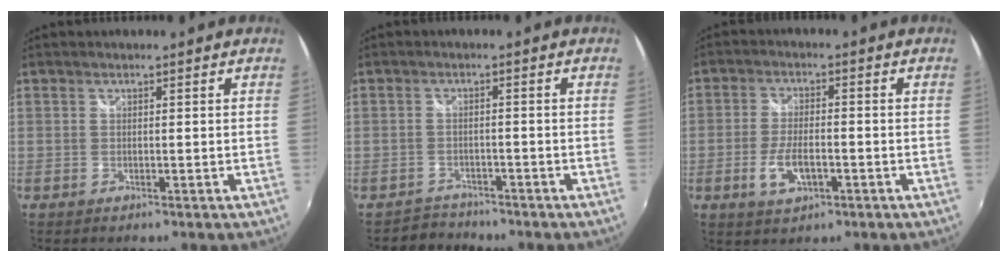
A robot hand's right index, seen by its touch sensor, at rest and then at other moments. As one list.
[{"total": 3.3, "force": [-2.7, 1.8, -0.7], "torque": [0.003, 0.012, -0.050]}, {"total": 6.4, "force": [-2.4, 2.7, 5.3], "torque": [-0.114, -0.005, -0.041]}]